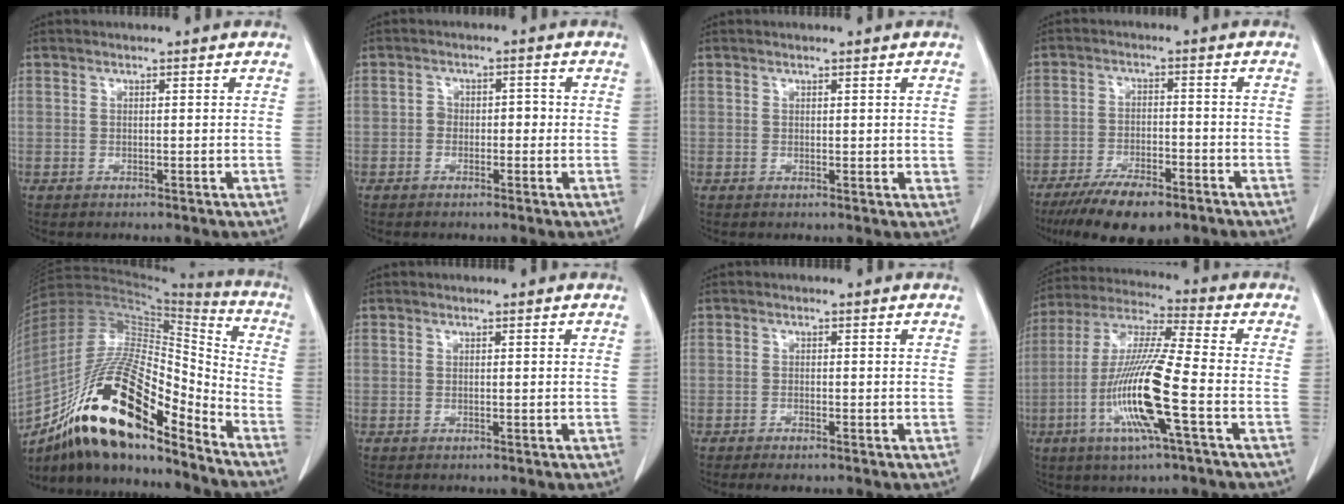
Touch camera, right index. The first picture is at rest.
{"total": 2.3, "force": [-0.5, 1.7, 1.5], "torque": [-0.012, 0.017, -0.008]}
{"total": 0.9, "force": [0.5, 0.5, 0.5], "torque": [0.000, -0.003, 0.006]}
{"total": 10.0, "force": [-7.3, 3.2, 6.0], "torque": [-0.100, -0.013, -0.122]}
{"total": 23.6, "force": [-14.8, 6.0, 17.3], "torque": [-0.319, -0.002, -0.258]}
{"total": 0.0}
{"total": 1.5, "force": [-1.1, 0.3, 0.9], "torque": [-0.020, -0.002, -0.015]}
{"total": 15.1, "force": [-4.5, 0.2, 14.4], "torque": [-0.295, -0.010, -0.089]}